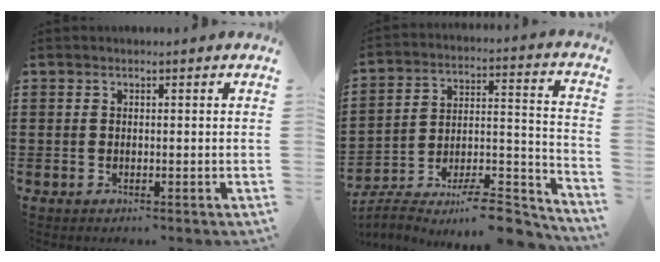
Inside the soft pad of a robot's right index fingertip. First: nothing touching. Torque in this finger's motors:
{"motor_torque": [-0.42, -0.26, -1.05, -0.21]}